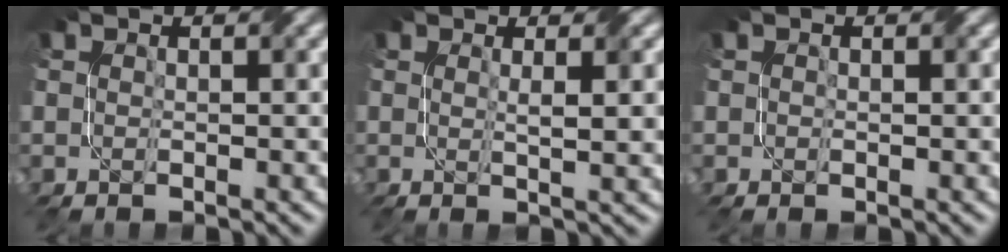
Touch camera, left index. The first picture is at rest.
{"total": 2.5, "force": [0.6, 0.4, 2.3], "torque": [-0.030, 0.001, 0.007]}
{"total": 0.7, "force": [0.3, 0.4, 0.4], "torque": [-0.005, 0.000, 0.005]}